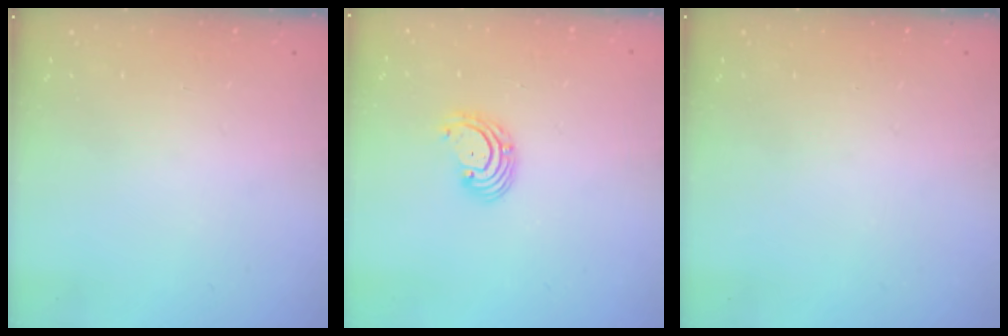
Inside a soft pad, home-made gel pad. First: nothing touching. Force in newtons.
{"total": 2.7, "press": 2.7, "slide": 0.3}
{"total": 0.0}